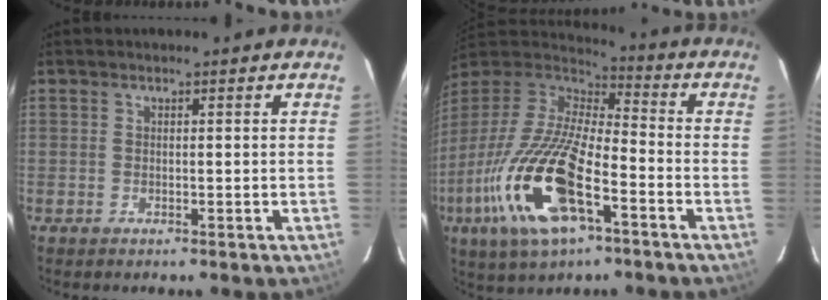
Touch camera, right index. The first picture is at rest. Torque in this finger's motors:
{"motor_torque": [1.68, -0.46, 1.05, 0.21]}